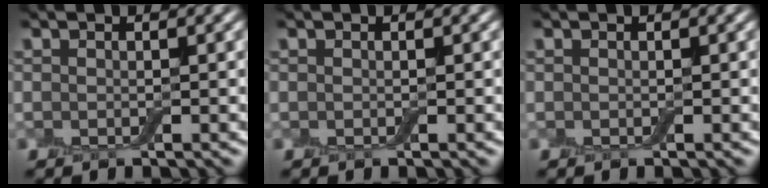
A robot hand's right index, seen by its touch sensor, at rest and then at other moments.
{"total": 0.0}
{"total": 0.0}